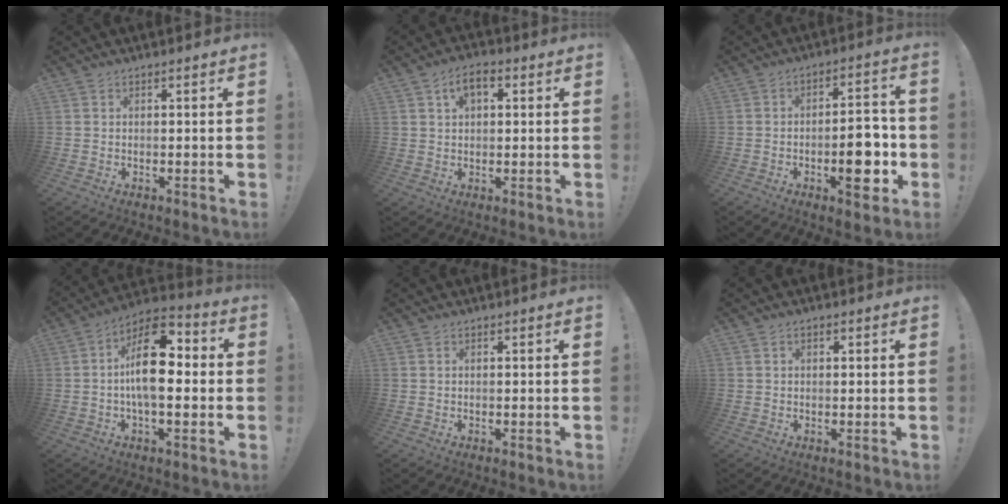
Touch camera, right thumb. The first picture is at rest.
{"total": 5.7, "force": [2.0, 3.5, 4.0], "torque": [-0.056, 0.002, 0.034]}
{"total": 12.2, "force": [-3.4, 4.9, 10.7], "torque": [-0.135, 0.017, -0.053]}
{"total": 16.8, "force": [0.5, 8.4, 14.5], "torque": [-0.244, 0.009, 0.000]}
{"total": 0.0}
{"total": 0.8, "force": [0.3, 0.7, 0.4], "torque": [-0.002, 0.000, 0.005]}